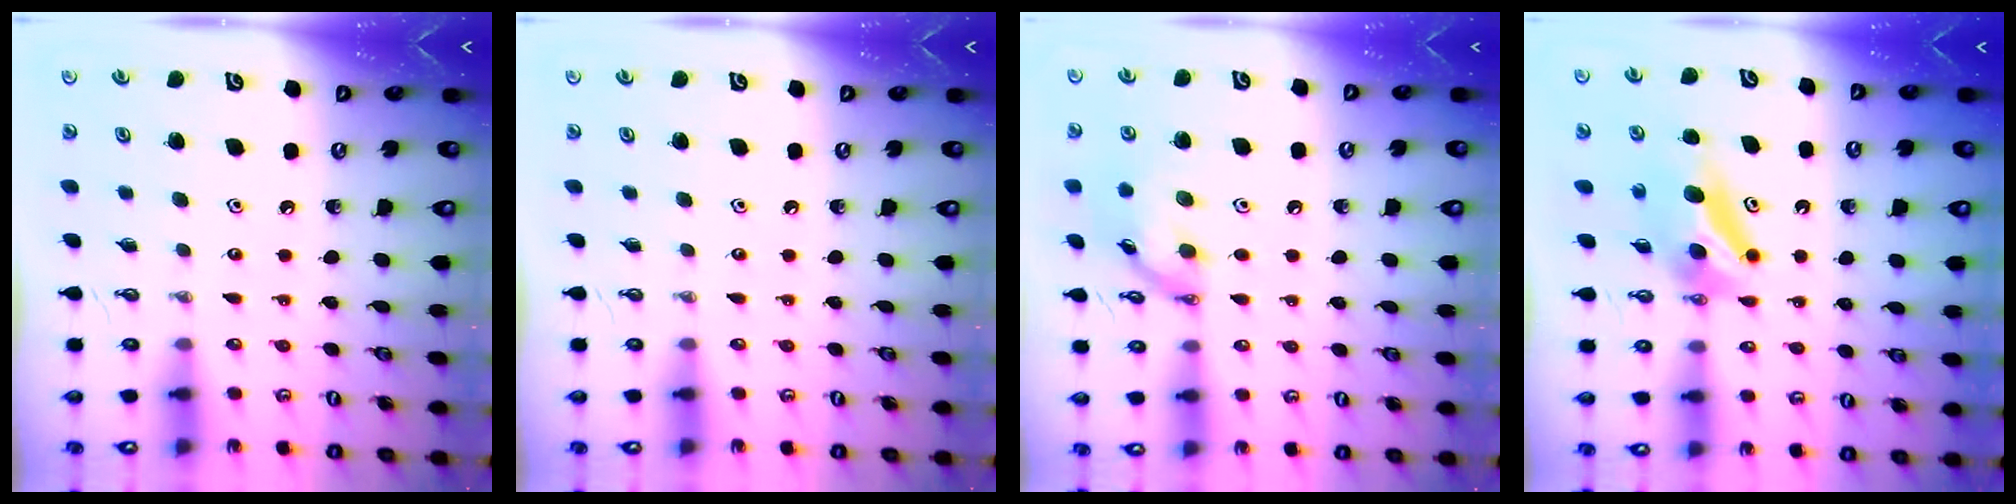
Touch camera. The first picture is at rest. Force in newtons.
{"total": 0.0}
{"total": 12.8, "press": 12.8, "slide": 0.5}
{"total": 7.6, "press": 7.0, "slide": 2.9}